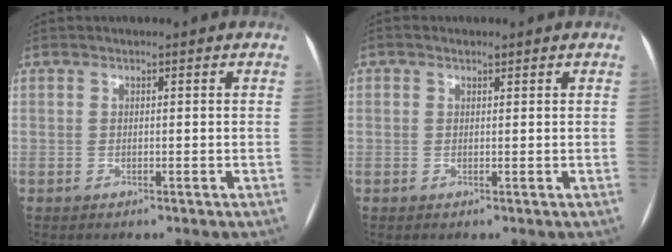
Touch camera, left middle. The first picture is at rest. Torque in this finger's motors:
{"motor_torque": [0.07, -0.45, 0.09, 0.04]}